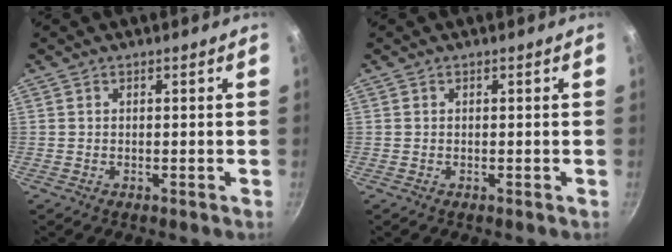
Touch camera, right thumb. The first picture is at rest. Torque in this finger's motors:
{"motor_torque": [0.00, 0.39, 0.43, -0.25, 0.00]}